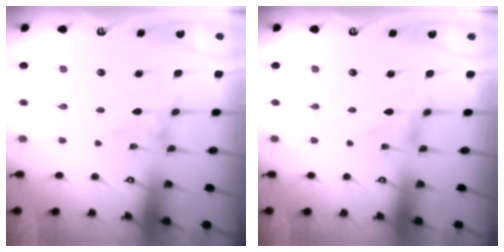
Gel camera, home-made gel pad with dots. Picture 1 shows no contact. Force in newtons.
{"total": 0.0}